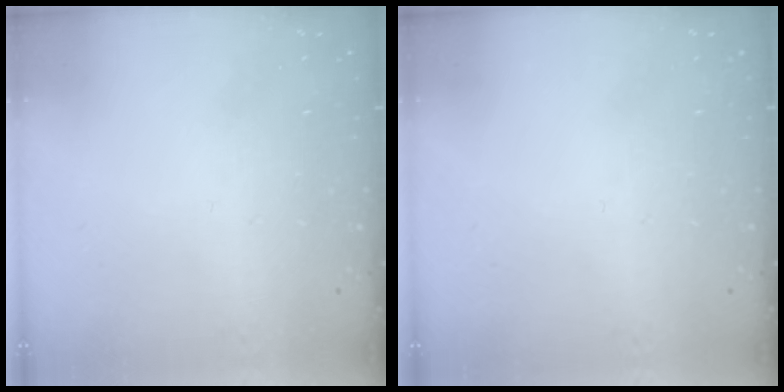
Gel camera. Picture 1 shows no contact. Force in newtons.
{"total": 0.0}